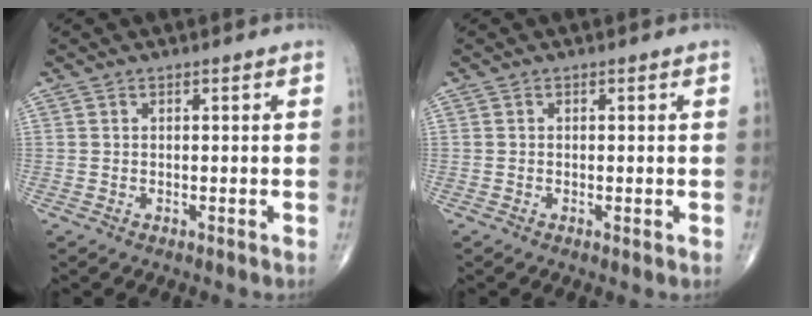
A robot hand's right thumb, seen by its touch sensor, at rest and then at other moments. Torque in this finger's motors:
{"motor_torque": [-0.15, 0.05, -0.05, -0.05, -0.02]}